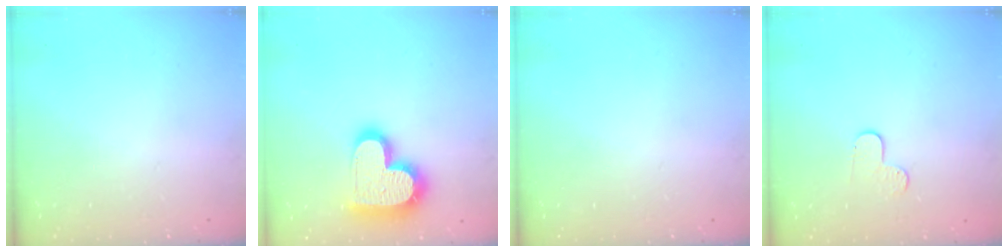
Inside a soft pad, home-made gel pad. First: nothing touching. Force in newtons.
{"total": 20.1, "press": 20.1, "slide": 1.5}
{"total": 0.0}
{"total": 3.8, "press": 3.8, "slide": 0.4}